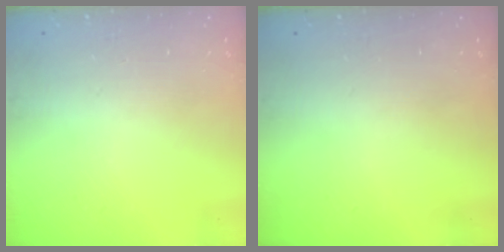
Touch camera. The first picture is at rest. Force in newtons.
{"total": 0.0}